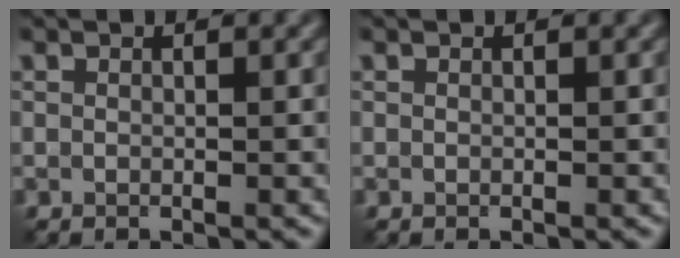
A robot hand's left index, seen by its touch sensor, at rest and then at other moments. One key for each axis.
{"total": 0.0}